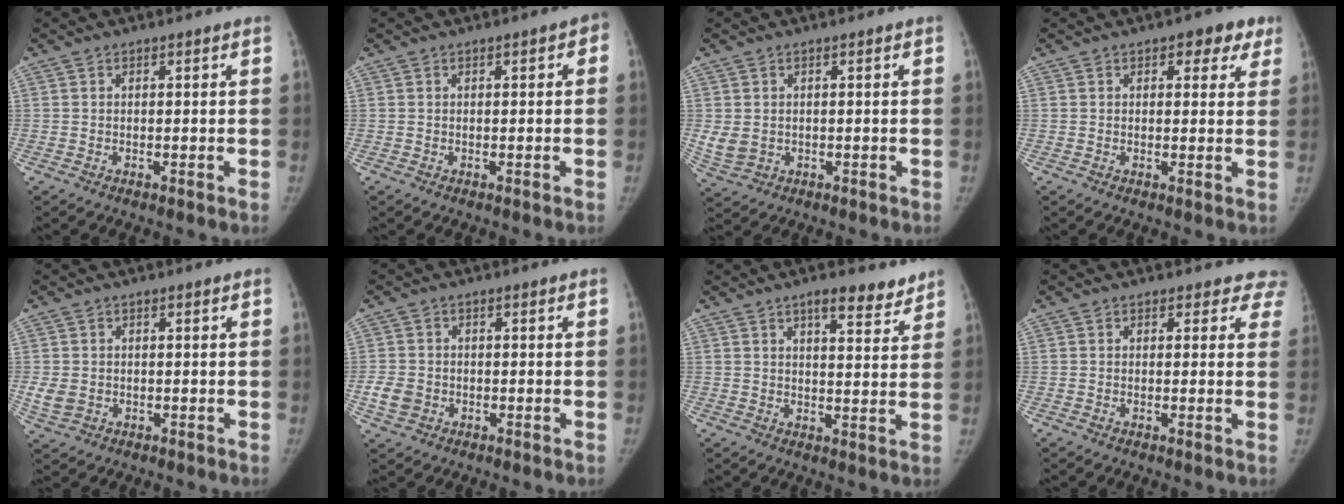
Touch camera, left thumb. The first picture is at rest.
{"total": 1.8, "force": [0.2, 0.8, 1.6], "torque": [-0.009, 0.004, -0.004]}
{"total": 3.8, "force": [0.0, 3.2, 2.1], "torque": [-0.041, -0.007, 0.013]}
{"total": 5.4, "force": [3.0, 3.2, 3.3], "torque": [0.001, -0.006, 0.028]}
{"total": 3.5, "force": [-0.5, 2.9, 1.9], "torque": [-0.038, -0.002, -0.002]}
{"total": 4.1, "force": [-1.3, 3.4, 1.9], "torque": [-0.030, 0.006, -0.019]}
{"total": 6.9, "force": [5.1, 2.3, 4.1], "torque": [-0.034, -0.030, 0.071]}
{"total": 4.5, "force": [3.8, 2.4, -0.3], "torque": [0.053, -0.011, 0.011]}